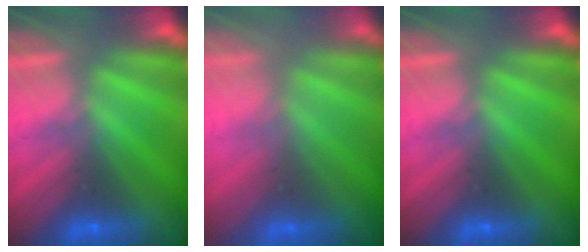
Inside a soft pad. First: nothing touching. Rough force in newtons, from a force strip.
{"total": 2.9}
{"total": 0.0}